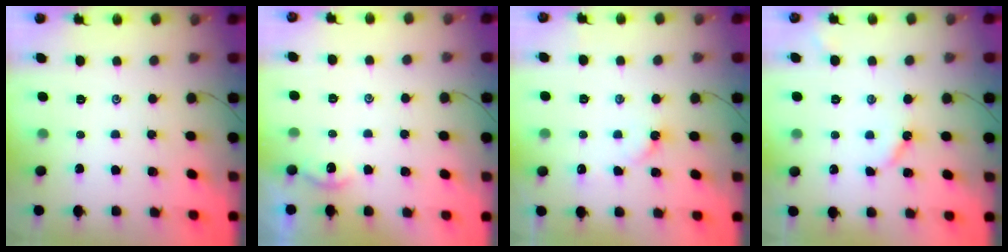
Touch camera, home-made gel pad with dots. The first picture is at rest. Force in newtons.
{"total": 2.5, "press": 2.5, "slide": 0.2}
{"total": 2.2, "press": 2.2, "slide": 0.4}
{"total": 4.6, "press": 4.6, "slide": 0.5}